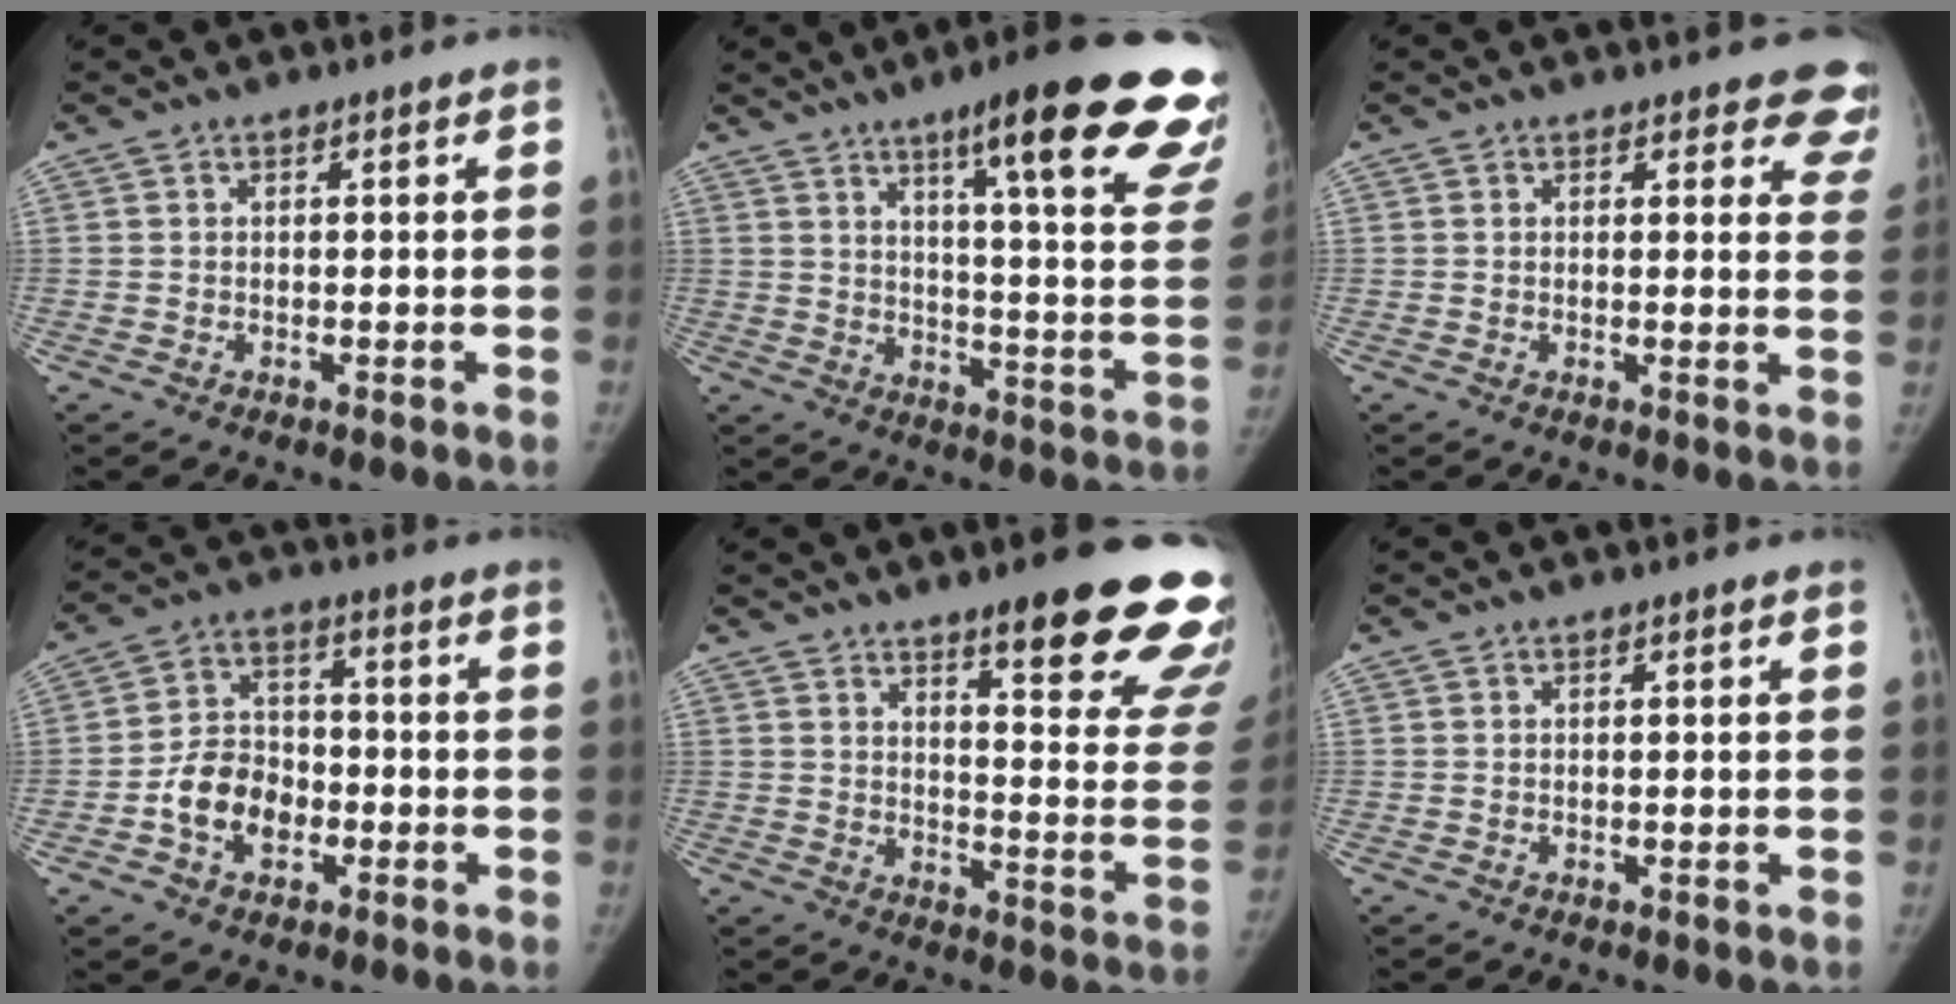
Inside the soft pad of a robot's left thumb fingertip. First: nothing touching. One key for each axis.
{"total": 26.6, "fx": 17.1, "fy": 3.8, "fz": 20.0, "tx": -0.221, "ty": -0.079, "tz": 0.223}
{"total": 7.6, "fx": 6.6, "fy": 3.3, "fz": 1.8, "tx": 0.036, "ty": -0.029, "tz": 0.044}
{"total": 9.7, "fx": -3.1, "fy": 7.3, "fz": 5.6, "tx": -0.073, "ty": 0.028, "tz": -0.058}
{"total": 21.6, "fx": 14.0, "fy": 4.4, "fz": 15.9, "tx": -0.162, "ty": -0.081, "tz": 0.180}
{"total": 0.0}